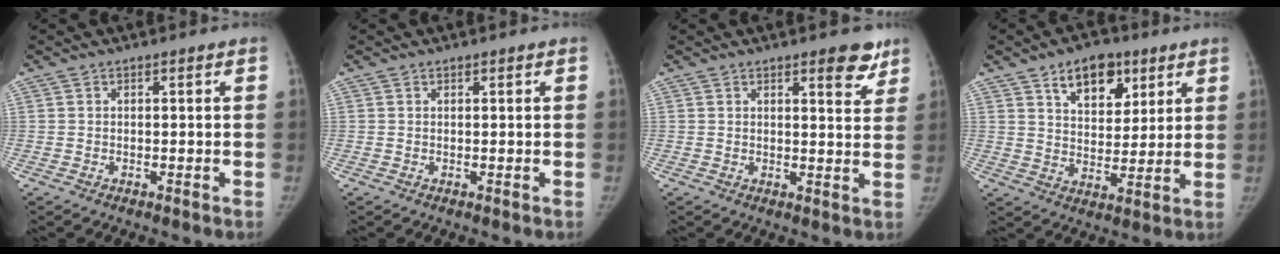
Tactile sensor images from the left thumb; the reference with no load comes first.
{"total": 0.0}
{"total": 5.5, "force": [3.7, 2.0, 3.6], "torque": [-0.023, -0.021, 0.043]}
{"total": 11.1, "force": [6.3, 6.6, 6.4], "torque": [-0.061, -0.031, 0.101]}